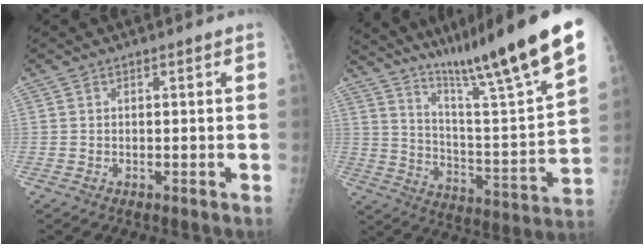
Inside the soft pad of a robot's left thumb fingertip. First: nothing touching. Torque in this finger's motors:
{"motor_torque": [1.36, 1.02, 1.48, -1.29, 0.11]}